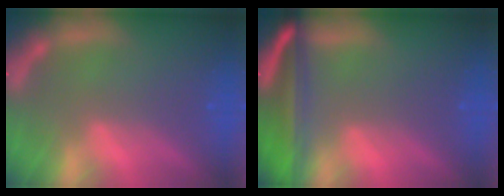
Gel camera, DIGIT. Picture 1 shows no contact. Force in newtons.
{"total": 9.0}